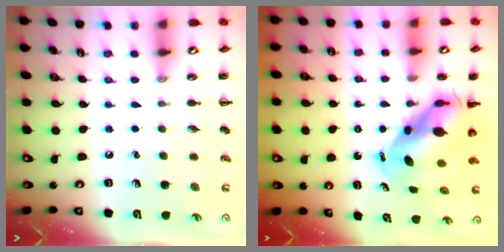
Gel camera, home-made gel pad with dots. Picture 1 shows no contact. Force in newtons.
{"total": 7.8, "press": 7.5, "slide": 1.9}